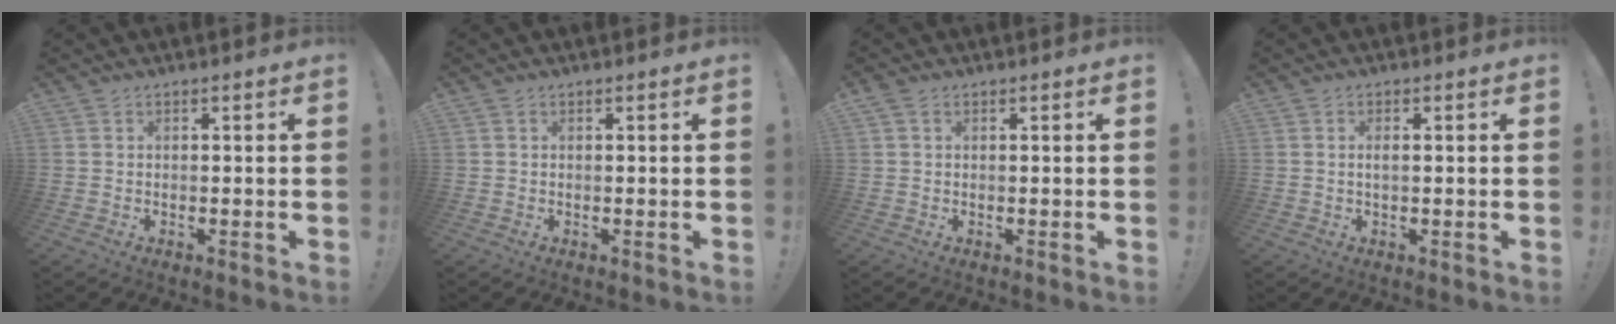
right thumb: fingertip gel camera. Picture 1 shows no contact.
{"total": 0.0}
{"total": 0.9, "force": [0.5, 0.6, 0.4], "torque": [-0.011, 0.003, 0.009]}
{"total": 1.7, "force": [0.0, 0.4, 1.7], "torque": [-0.029, 0.000, -0.001]}